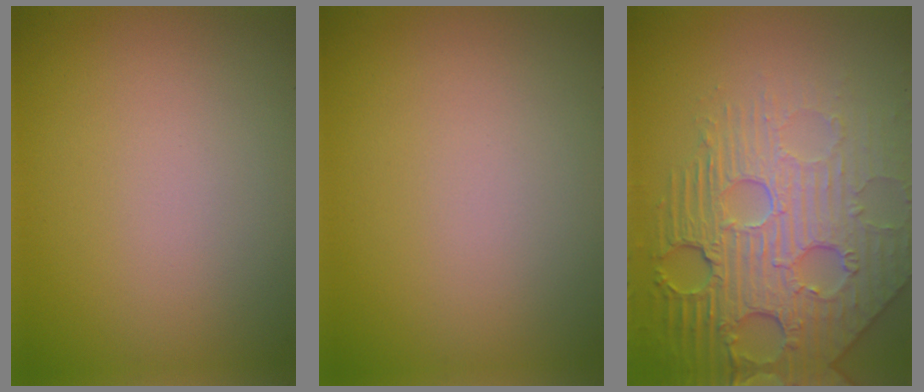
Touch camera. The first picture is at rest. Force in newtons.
{"total": 0.0}
{"total": 8.7, "press": 6.0, "slide": 6.3}